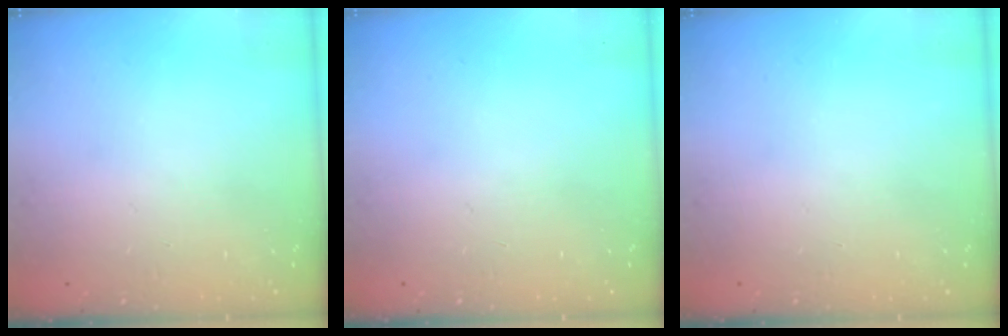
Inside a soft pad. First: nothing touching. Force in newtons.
{"total": 0.0}
{"total": 0.0}